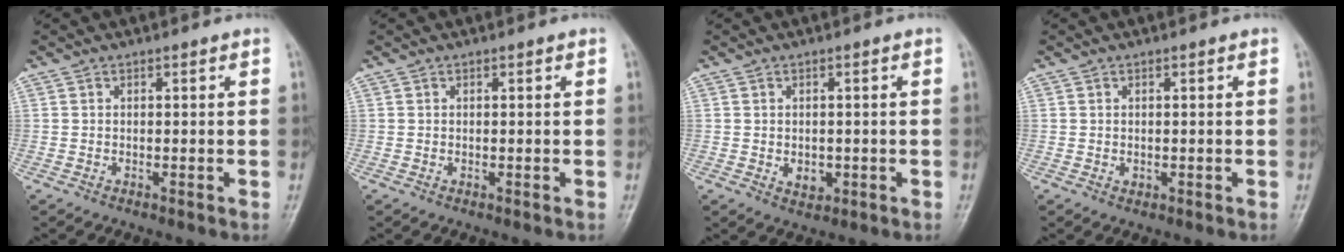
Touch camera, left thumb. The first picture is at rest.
{"total": 0.0}
{"total": 3.0, "force": [-0.5, 2.3, 1.9], "torque": [-0.016, -0.001, -0.001]}
{"total": 0.9, "force": [0.0, 0.8, 0.5], "torque": [-0.004, 0.000, 0.001]}